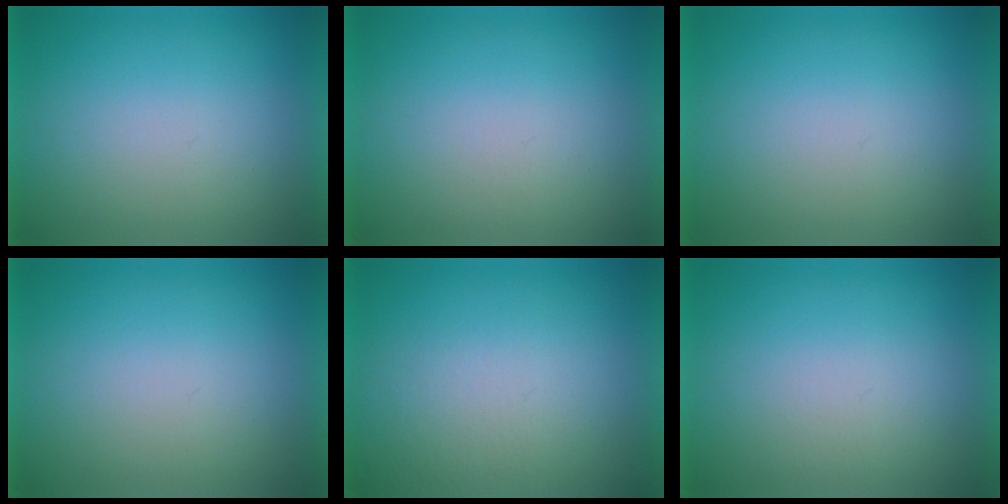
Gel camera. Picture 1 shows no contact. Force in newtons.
{"total": 1.2}
{"total": 0.0}
{"total": 0.0}
{"total": 4.3}
{"total": 1.3}